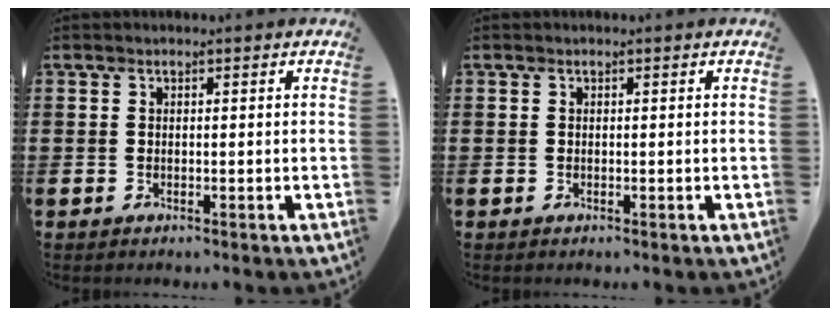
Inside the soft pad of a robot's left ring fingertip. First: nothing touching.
{"total": 0.0}